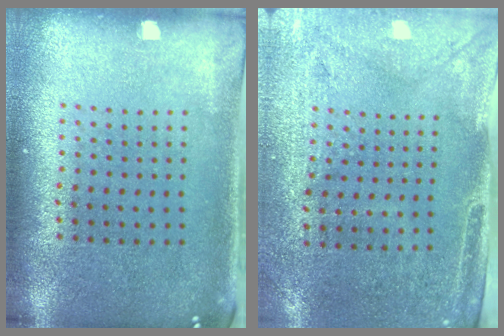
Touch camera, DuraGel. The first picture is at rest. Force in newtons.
{"total": 2.9, "press": 2.4, "slide": 1.5}